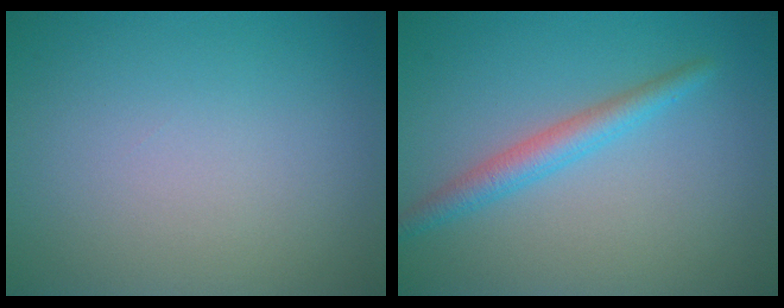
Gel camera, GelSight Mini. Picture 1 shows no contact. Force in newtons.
{"total": 2.6, "press": 2.6, "slide": 0.1}